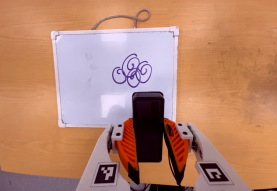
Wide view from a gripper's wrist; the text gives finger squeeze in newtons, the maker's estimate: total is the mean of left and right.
{"total": 4.4, "left": 3.3, "right": 5.4}